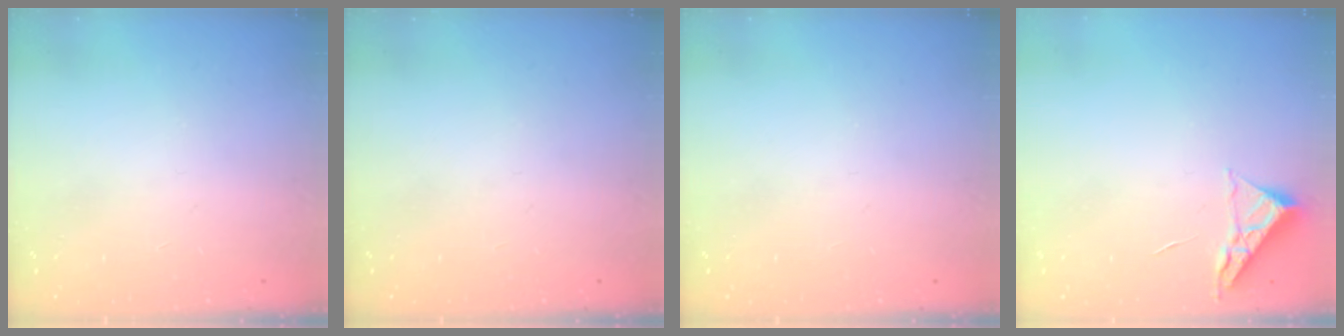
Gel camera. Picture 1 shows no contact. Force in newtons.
{"total": 0.0}
{"total": 0.0}
{"total": 3.8, "press": 3.8, "slide": 0.5}